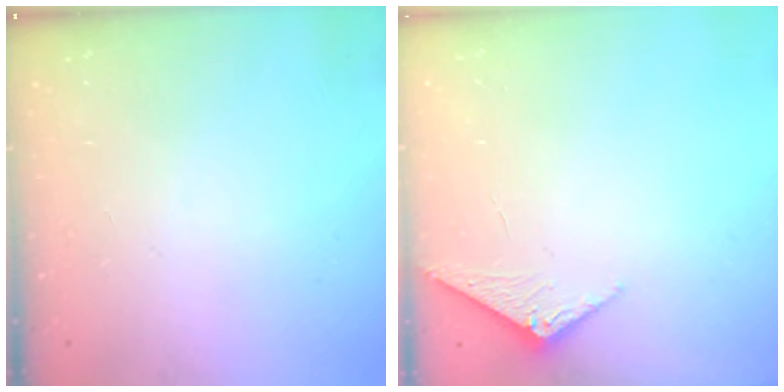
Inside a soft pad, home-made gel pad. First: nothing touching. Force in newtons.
{"total": 2.4, "press": 2.4, "slide": 0.3}